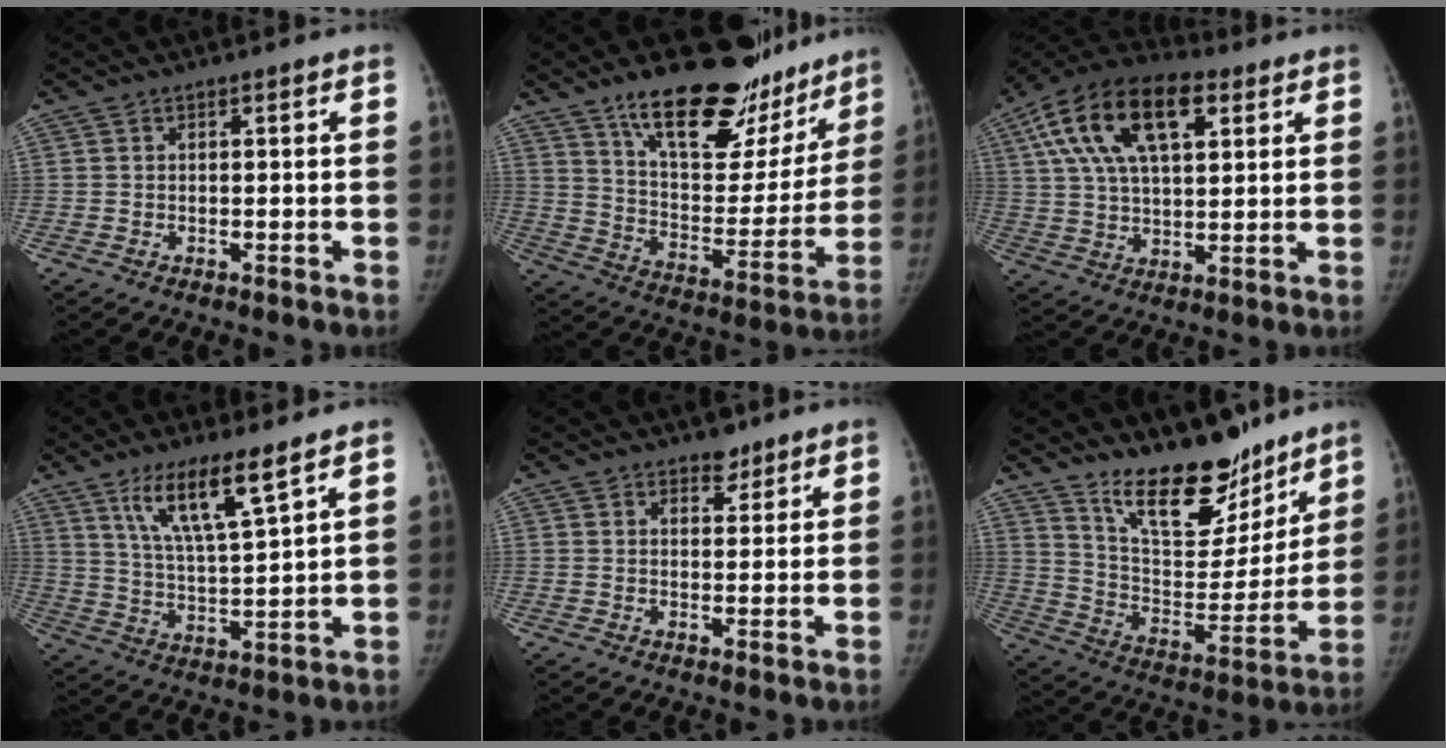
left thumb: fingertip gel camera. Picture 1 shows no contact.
{"total": 27.7, "force": [19.3, 12.1, 15.8], "torque": [-0.174, -0.083, 0.296]}
{"total": 19.9, "force": [7.9, 10.1, 15.3], "torque": [-0.267, 0.013, 0.135]}
{"total": 11.5, "force": [7.2, 2.1, 8.7], "torque": [-0.149, -0.041, 0.140]}
{"total": 3.3, "force": [2.5, 1.9, 1.0], "torque": [0.010, -0.016, 0.036]}
{"total": 20.4, "force": [15.7, 8.1, 10.2], "torque": [-0.098, -0.107, 0.259]}